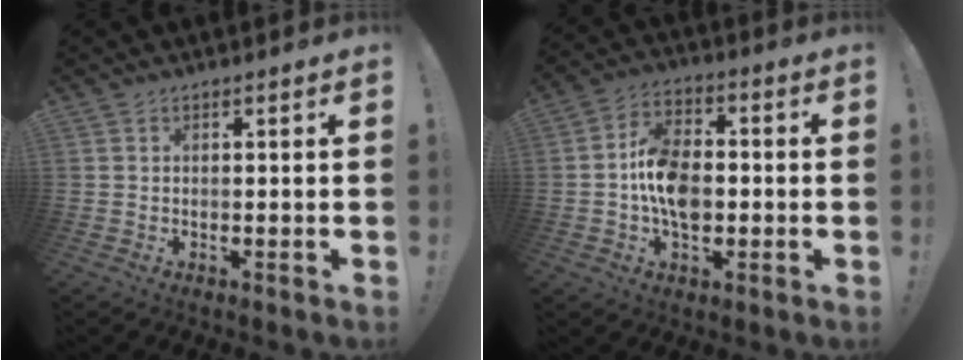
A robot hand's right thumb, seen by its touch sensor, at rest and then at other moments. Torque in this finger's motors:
{"motor_torque": [0.31, 0.22, 1.10, -0.27, 0.10]}